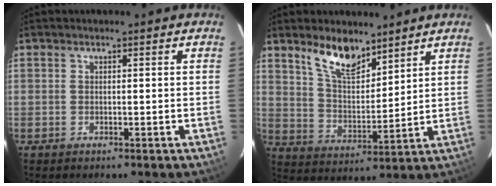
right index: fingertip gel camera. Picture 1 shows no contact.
{"total": 9.8, "force": [7.3, 3.7, 5.4], "torque": [-0.095, -0.001, 0.141]}